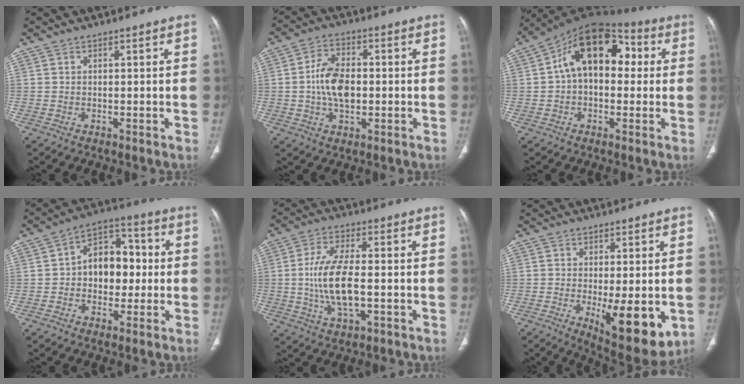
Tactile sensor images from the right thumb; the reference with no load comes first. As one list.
[{"total": 9.1, "force": [-0.4, 5.5, 7.2], "torque": [-0.121, 0.010, -0.009]}, {"total": 15.8, "force": [2.5, 10.1, 11.9], "torque": [-0.149, 0.045, 0.029]}, {"total": 11.7, "force": [0.0, 8.3, 8.2], "torque": [-0.077, 0.034, -0.009]}, {"total": 11.0, "force": [-1.0, 4.6, 9.9], "torque": [-0.203, 0.004, -0.017]}, {"total": 12.9, "force": [-3.0, 4.8, 11.6], "torque": [-0.155, -0.026, -0.030]}]